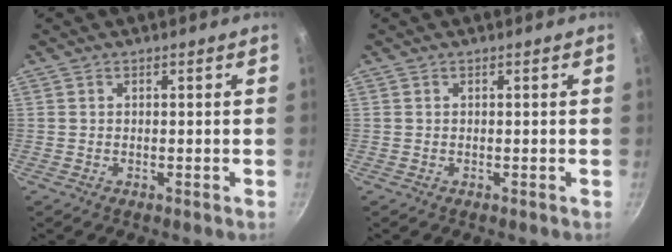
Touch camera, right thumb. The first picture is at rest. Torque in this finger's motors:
{"motor_torque": [-0.01, 0.01, -0.19, -0.19, 0.00]}